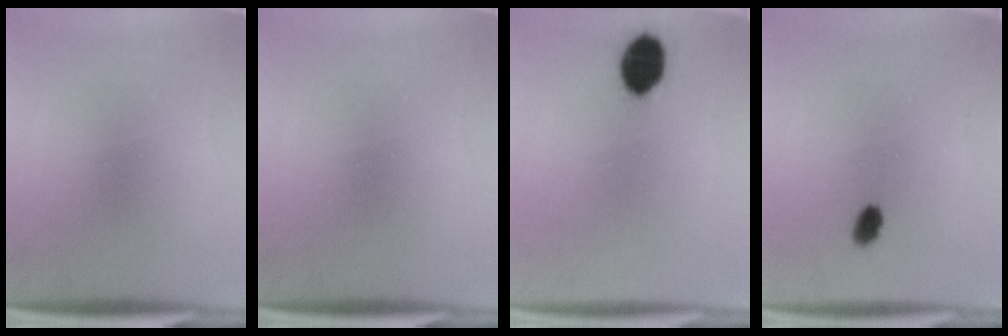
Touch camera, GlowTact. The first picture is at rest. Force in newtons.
{"total": 0.0}
{"total": 8.4}
{"total": 2.3}